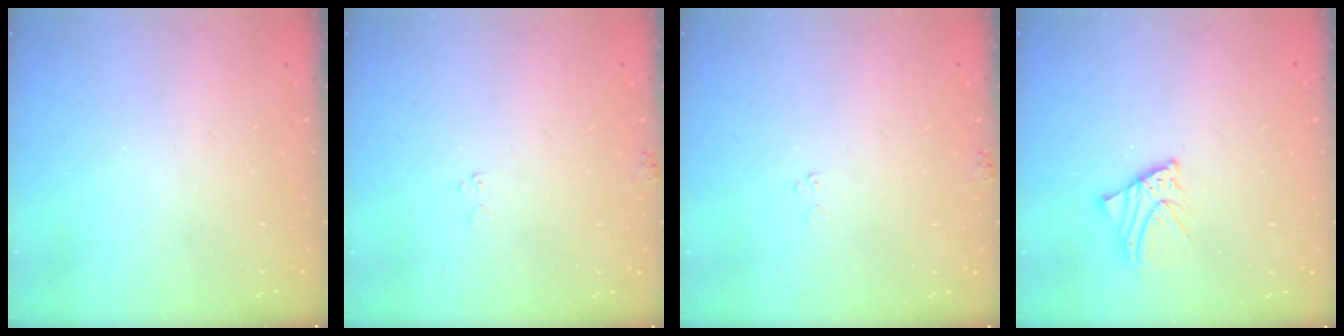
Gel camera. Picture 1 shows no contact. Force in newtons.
{"total": 5.2, "press": 5.2, "slide": 0.3}
{"total": 5.2, "press": 5.2, "slide": 0.3}
{"total": 2.7, "press": 2.7, "slide": 0.4}